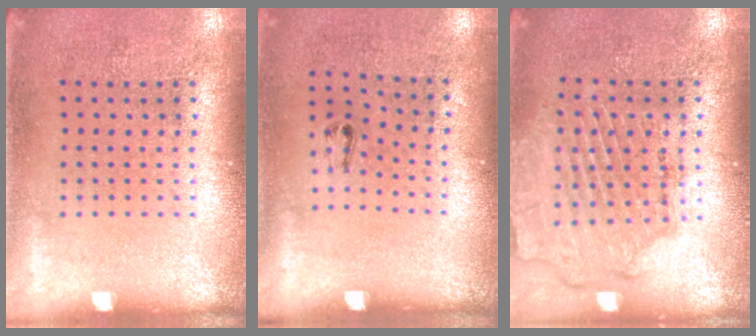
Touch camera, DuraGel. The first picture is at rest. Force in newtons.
{"total": 0.6, "press": 0.3, "slide": 0.5}
{"total": 1.8, "press": 1.7, "slide": 0.6}